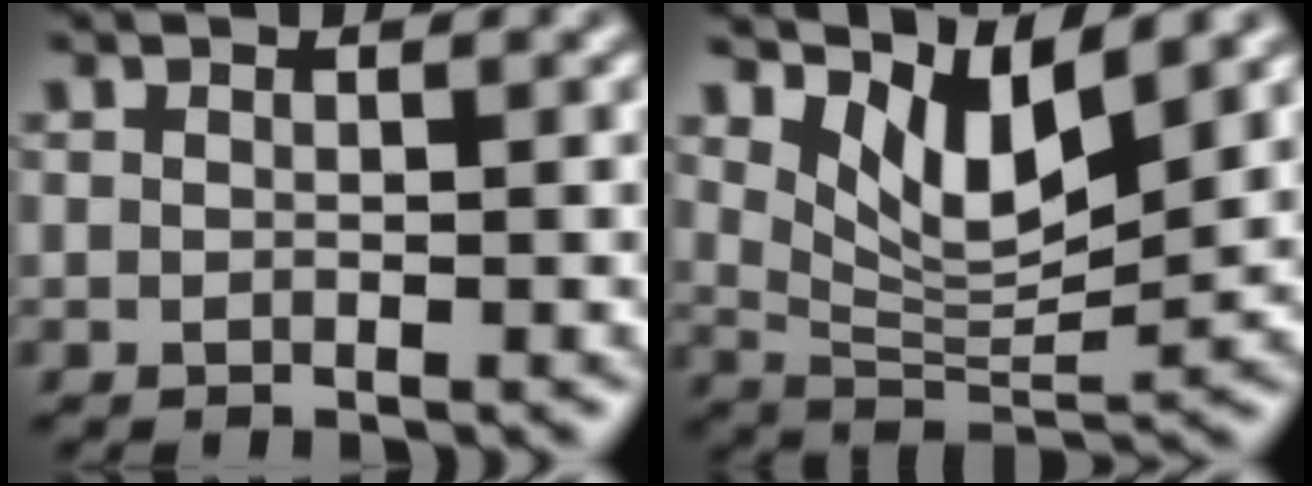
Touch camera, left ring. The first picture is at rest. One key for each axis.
{"total": 5.9, "fx": 3.5, "fy": 2.2, "fz": 4.2, "tx": -0.086, "ty": -0.014, "tz": 0.066}